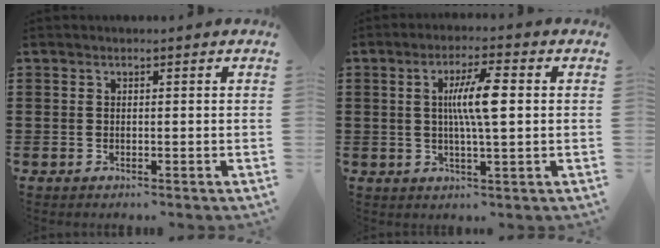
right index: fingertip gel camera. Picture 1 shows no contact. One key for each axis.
{"total": 7.1, "fx": 0.9, "fy": 1.0, "fz": 7.0, "tx": -0.131, "ty": 0.003, "tz": 0.011}